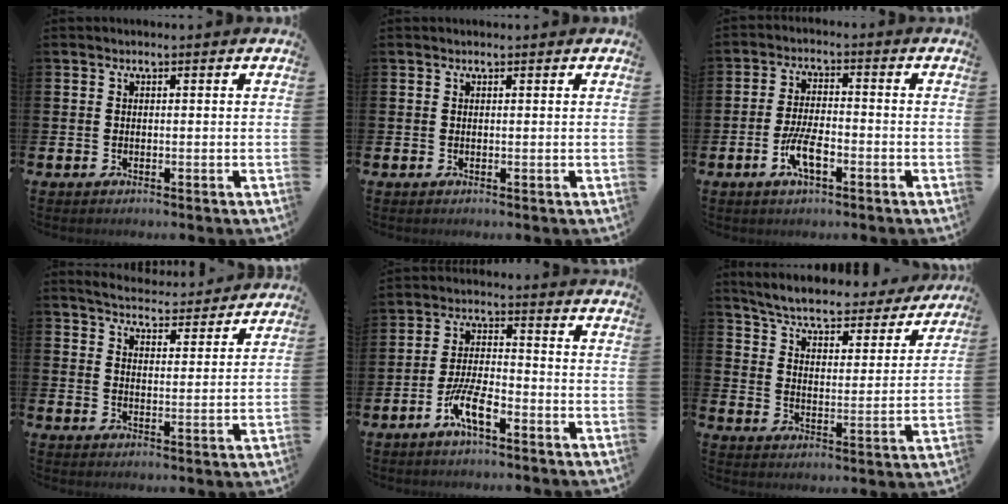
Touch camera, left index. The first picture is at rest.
{"total": 0.0}
{"total": 5.1, "force": [-2.0, 1.9, 4.3], "torque": [-0.079, 0.001, -0.039]}
{"total": 5.1, "force": [5.1, 0.5, 0.3], "torque": [-0.020, -0.042, 0.088]}
{"total": 6.1, "force": [-3.2, 1.7, 4.9], "torque": [-0.106, 0.000, -0.063]}
{"total": 6.0, "force": [5.6, 0.8, 1.9], "torque": [-0.063, -0.044, 0.090]}